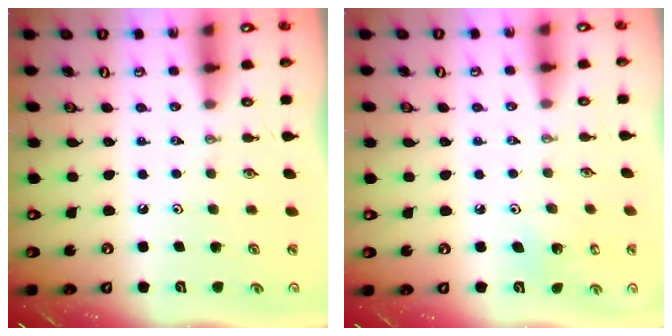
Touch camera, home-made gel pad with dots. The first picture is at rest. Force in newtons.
{"total": 5.0, "press": 5.0, "slide": 0.5}